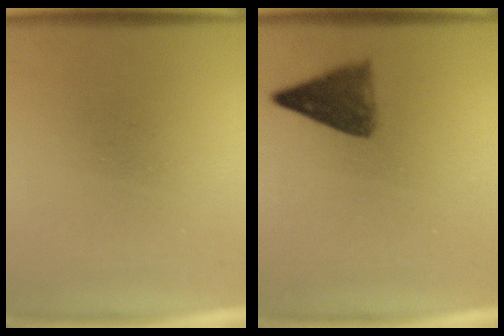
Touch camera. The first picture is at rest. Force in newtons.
{"total": 5.4}